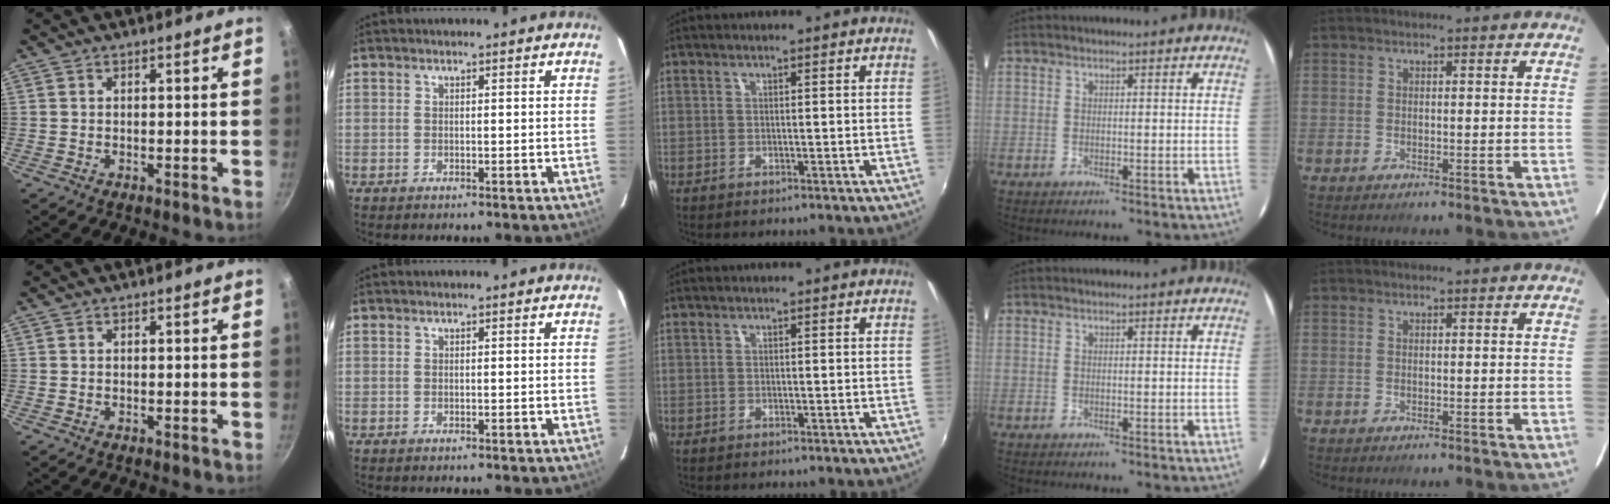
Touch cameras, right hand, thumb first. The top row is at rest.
{}